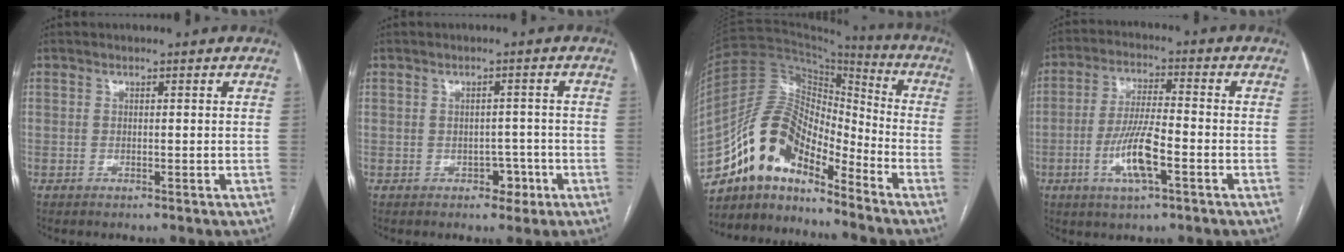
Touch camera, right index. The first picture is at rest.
{"total": 3.0, "force": [-1.2, 2.4, 1.3], "torque": [-0.010, 0.014, -0.008]}
{"total": 14.2, "force": [-10.9, 5.3, 7.3], "torque": [-0.135, 0.049, -0.200]}
{"total": 9.0, "force": [-3.2, 1.6, 8.3], "torque": [-0.165, -0.002, -0.059]}